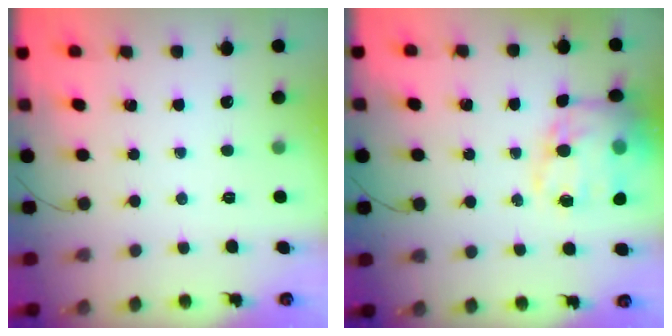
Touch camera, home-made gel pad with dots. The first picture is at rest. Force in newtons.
{"total": 16.8, "press": 16.4, "slide": 3.2}